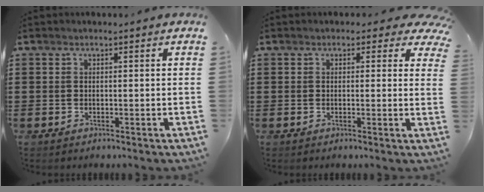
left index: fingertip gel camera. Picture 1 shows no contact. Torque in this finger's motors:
{"motor_torque": [1.52, -0.24, 0.28, 0.05]}